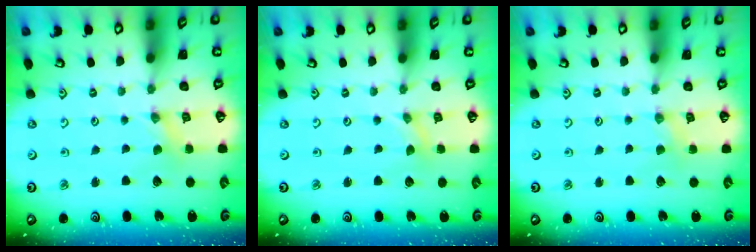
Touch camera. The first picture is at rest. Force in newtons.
{"total": 0.0}
{"total": 1.7, "press": 1.7, "slide": 0.3}